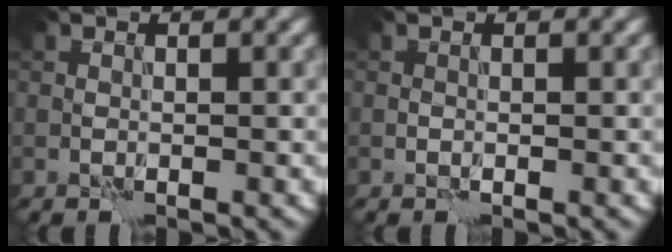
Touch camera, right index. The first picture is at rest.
{"total": 0.0}